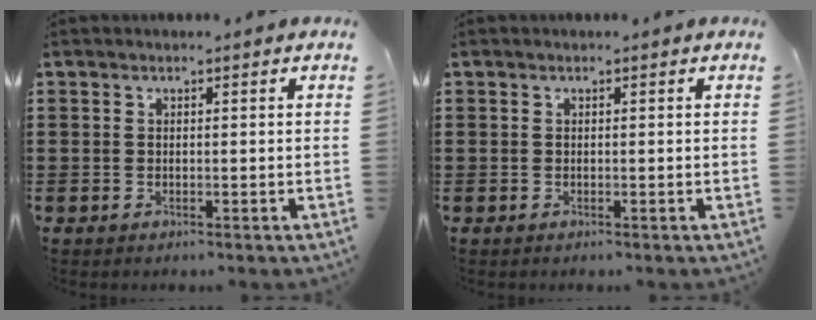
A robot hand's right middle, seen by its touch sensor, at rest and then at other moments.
{"total": 0.0}